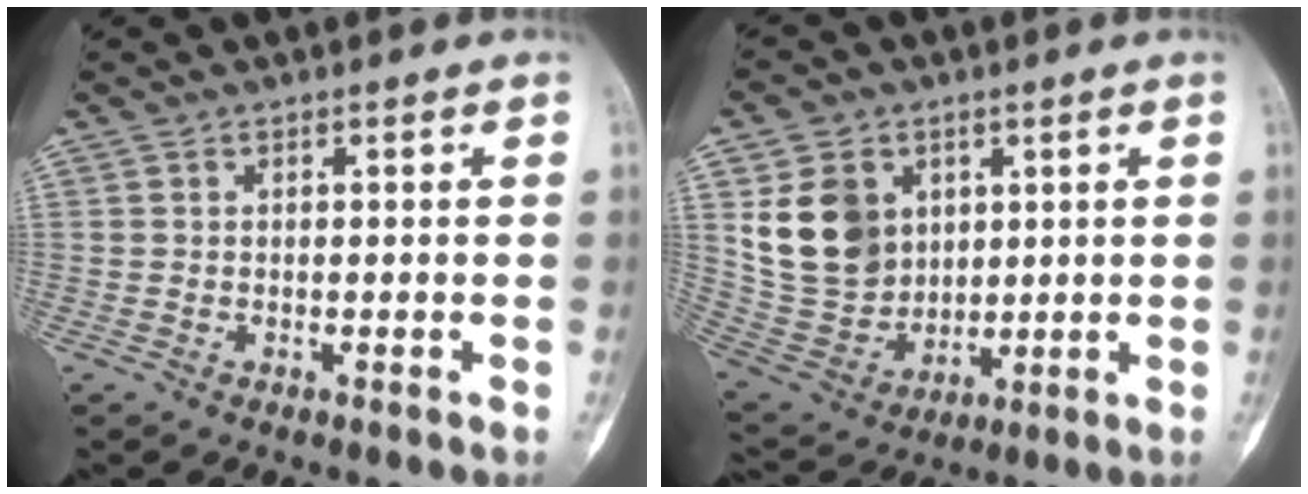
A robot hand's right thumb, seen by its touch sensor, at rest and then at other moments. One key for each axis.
{"total": 14.0, "fx": 4.2, "fy": 11.2, "fz": 7.2, "tx": -0.107, "ty": -0.017, "tz": 0.098}